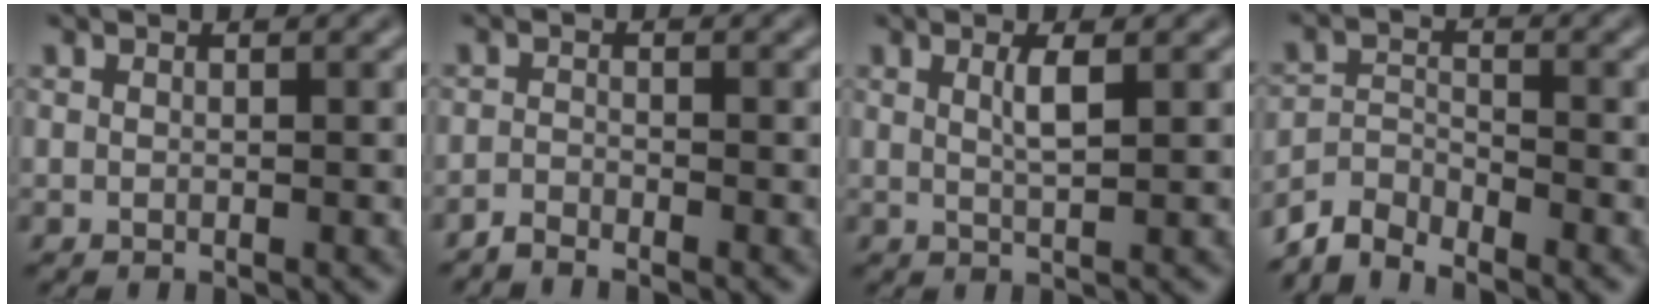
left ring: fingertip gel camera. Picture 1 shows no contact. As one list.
[{"total": 1.3, "force": [-1.3, 0.2, 0.4], "torque": [-0.006, -0.001, -0.030]}, {"total": 1.9, "force": [0.7, 0.4, 1.7], "torque": [-0.032, 0.000, 0.009]}, {"total": 3.6, "force": [-3.3, 1.0, 0.9], "torque": [-0.013, 0.001, -0.075]}]